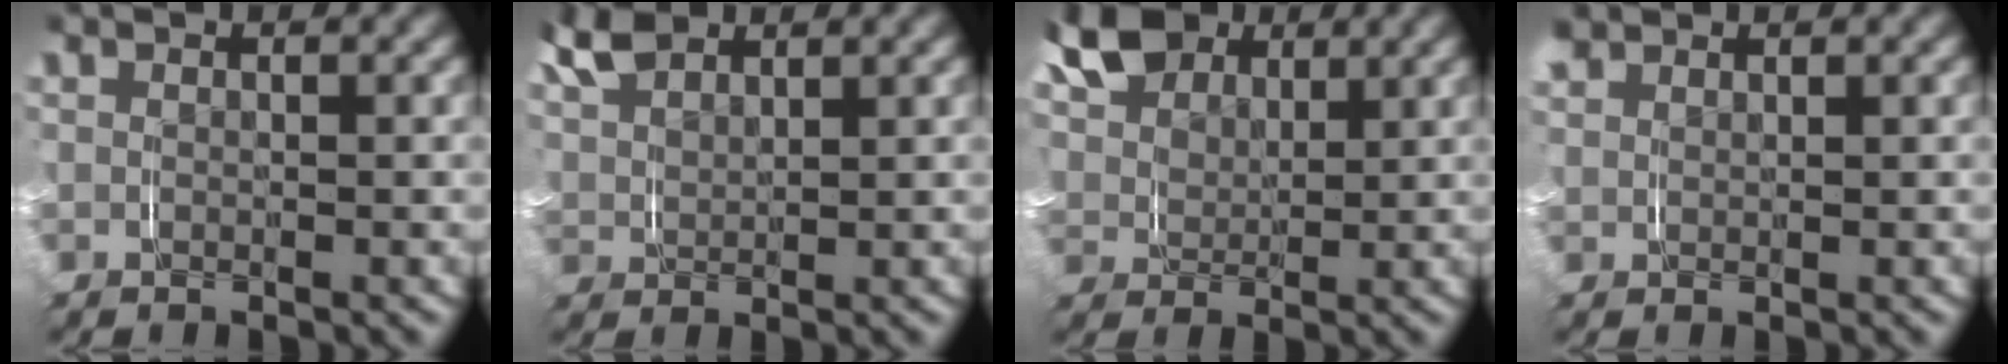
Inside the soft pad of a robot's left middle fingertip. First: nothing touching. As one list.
[{"total": 3.7, "force": [2.6, 1.8, 1.9], "torque": [-0.060, -0.001, 0.055]}, {"total": 8.3, "force": [4.6, 5.2, 4.5], "torque": [-0.098, 0.002, 0.077]}, {"total": 1.0, "force": [1.0, 0.1, -0.1], "torque": [-0.006, 0.000, 0.023]}]